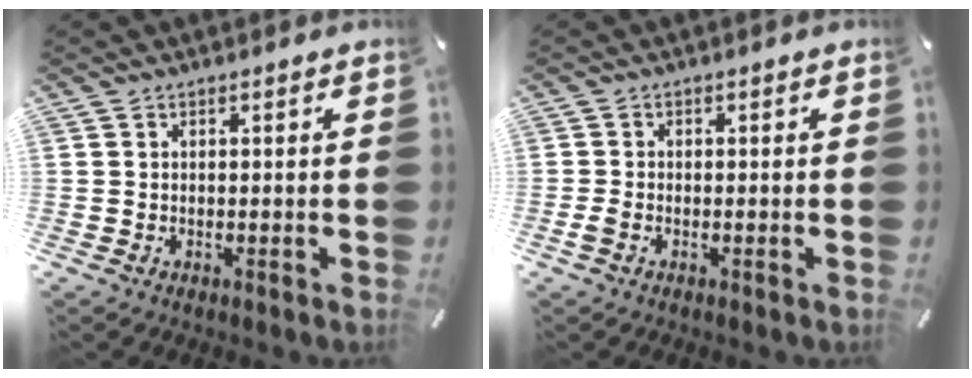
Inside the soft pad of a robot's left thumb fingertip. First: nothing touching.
{"total": 1.6, "force": [-0.8, 0.9, 1.1], "torque": [-0.018, 0.003, -0.013]}